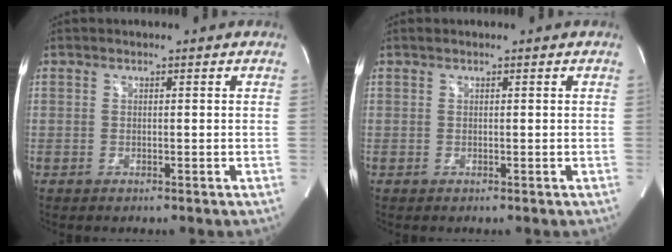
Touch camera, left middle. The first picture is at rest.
{"total": 0.0}